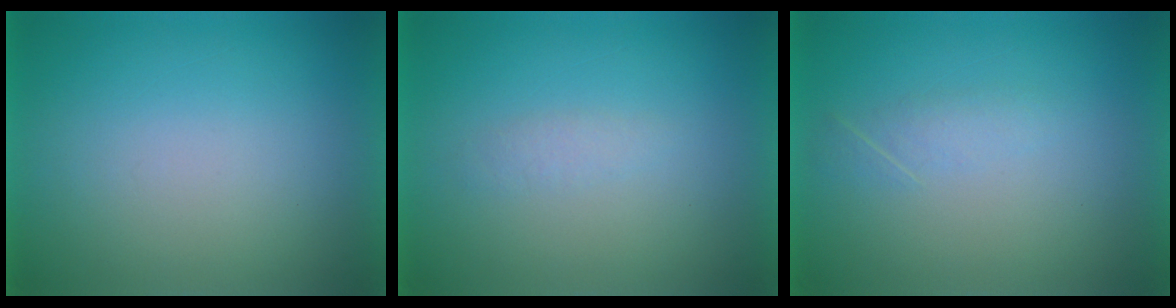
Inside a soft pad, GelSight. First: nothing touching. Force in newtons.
{"total": 1.3}
{"total": 1.8}